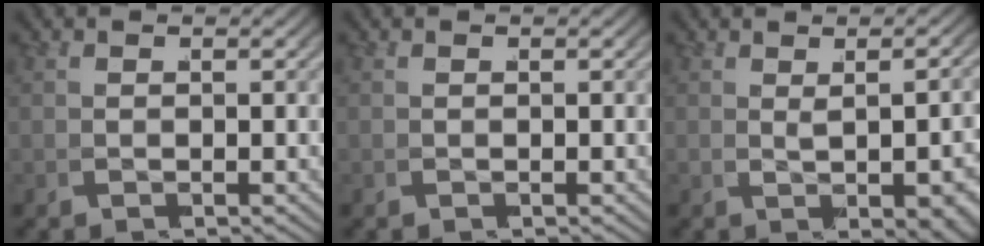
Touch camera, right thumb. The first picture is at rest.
{"total": 0.0}
{"total": 3.3, "force": [0.4, 0.8, 3.2], "torque": [-0.030, 0.003, 0.014]}